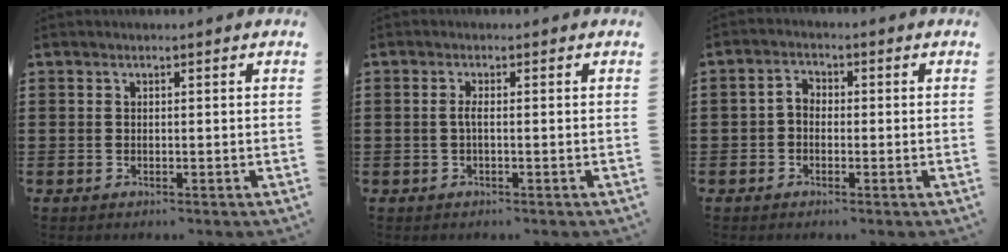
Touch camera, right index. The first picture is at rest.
{"total": 1.6, "force": [-0.4, 0.2, 1.6], "torque": [-0.045, -0.006, -0.012]}
{"total": 2.2, "force": [-0.8, 1.5, 1.4], "torque": [-0.029, 0.006, -0.019]}